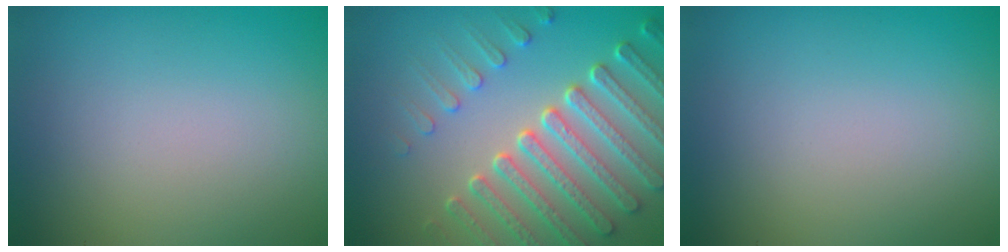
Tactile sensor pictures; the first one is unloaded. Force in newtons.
{"total": 7.4, "press": 5.7, "slide": 4.8}
{"total": 0.0}